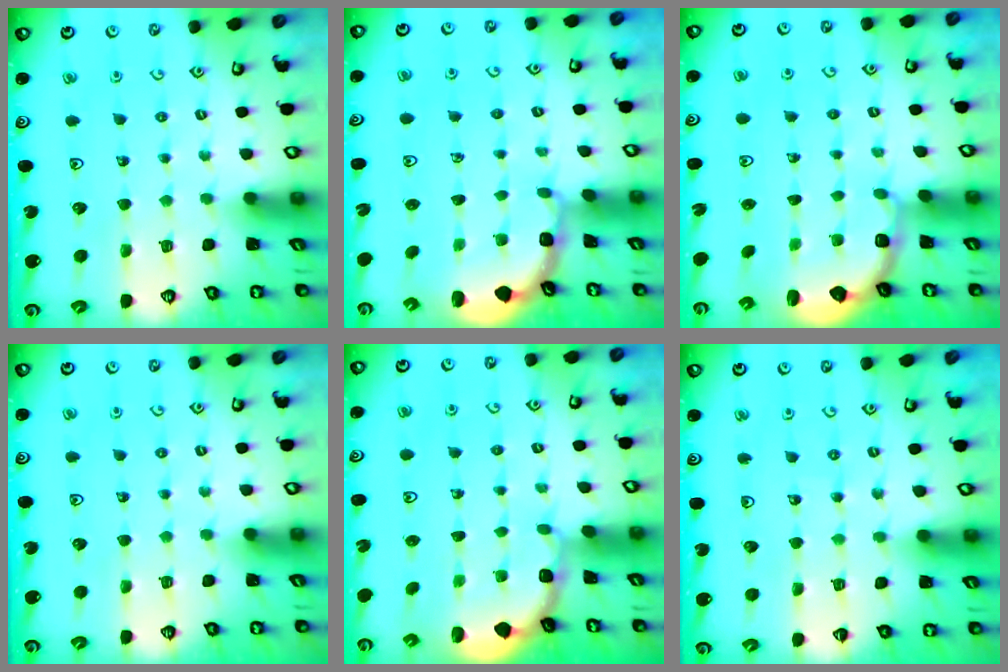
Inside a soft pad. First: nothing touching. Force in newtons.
{"total": 1.9, "press": 1.5, "slide": 1.1}
{"total": 2.8, "press": 2.1, "slide": 1.8}
{"total": 0.0}
{"total": 1.9, "press": 1.8, "slide": 0.7}
{"total": 3.1, "press": 3.0, "slide": 0.8}